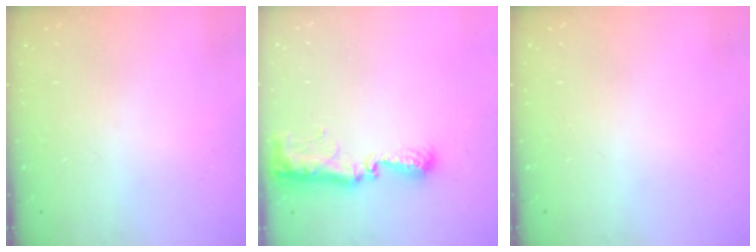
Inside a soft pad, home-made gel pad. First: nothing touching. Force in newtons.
{"total": 9.4, "press": 9.4, "slide": 0.8}
{"total": 0.0}